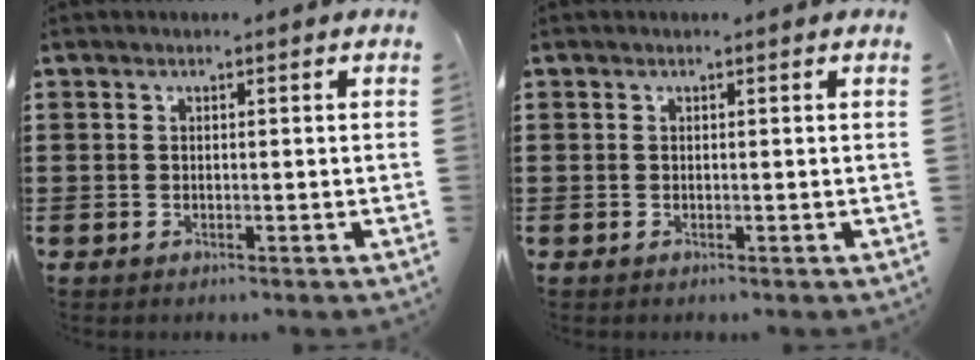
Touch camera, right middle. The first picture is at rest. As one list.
[{"total": 0.0}]